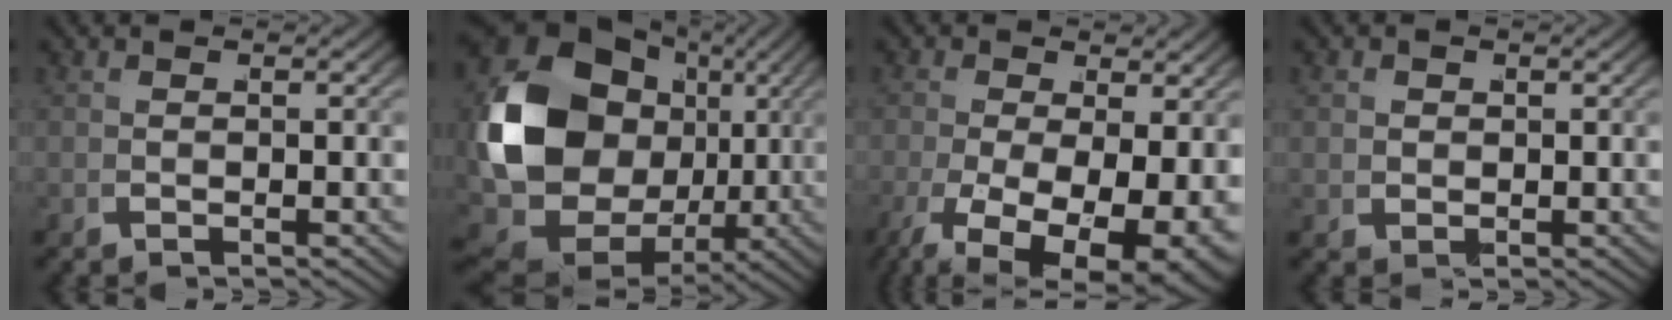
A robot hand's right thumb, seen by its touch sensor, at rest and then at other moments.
{"total": 16.9, "force": [0.6, 11.8, 12.1], "torque": [-0.275, -0.052, 0.044]}
{"total": 11.3, "force": [-3.5, 7.0, 8.1], "torque": [-0.155, -0.058, -0.031]}
{"total": 1.8, "force": [0.6, 1.6, 0.5], "torque": [-0.016, -0.003, 0.013]}